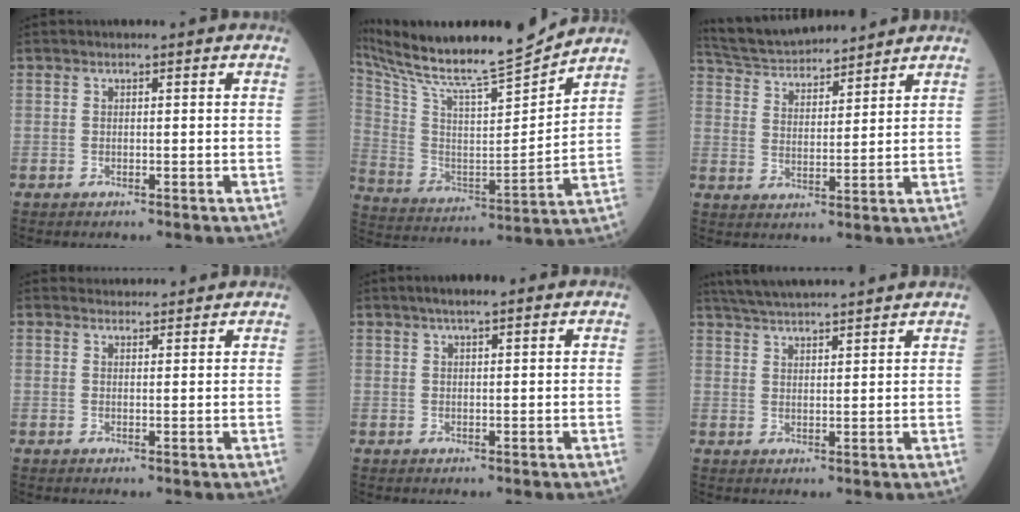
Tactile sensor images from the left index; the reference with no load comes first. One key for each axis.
{"total": 21.7, "fx": 20.1, "fy": 0.6, "fz": 8.2, "tx": -0.171, "ty": -0.044, "tz": 0.337}
{"total": 11.7, "fx": 11.1, "fy": 1.5, "fz": 3.5, "tx": -0.074, "ty": 0.025, "tz": 0.196}
{"total": 3.9, "fx": 3.8, "fy": 0.5, "fz": 0.2, "tx": -0.009, "ty": 0.023, "tz": 0.056}
{"total": 3.9, "fx": 2.8, "fy": 0.6, "fz": 2.6, "tx": -0.044, "ty": 0.017, "tz": 0.044}
{"total": 12.8, "fx": 11.7, "fy": 0.2, "fz": 5.0, "tx": -0.094, "ty": 0.032, "tz": 0.177}